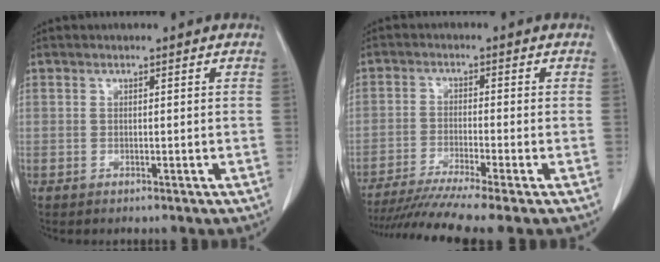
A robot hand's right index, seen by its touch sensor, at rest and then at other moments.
{"total": 9.8, "force": [-8.2, -1.7, 5.2], "torque": [-0.076, -0.025, -0.133]}